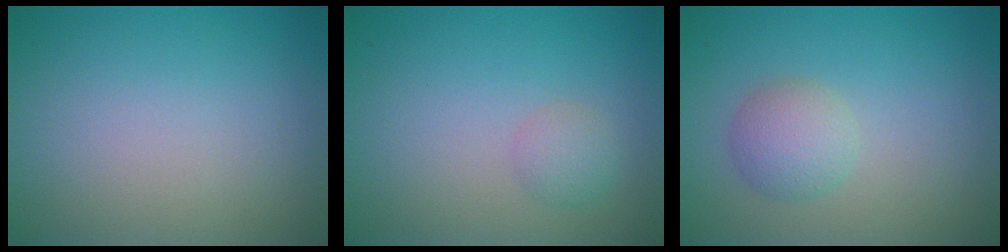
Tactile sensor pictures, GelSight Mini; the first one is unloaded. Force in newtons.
{"total": 1.4, "press": 1.4, "slide": 0.1}
{"total": 2.7, "press": 2.7, "slide": 0.0}